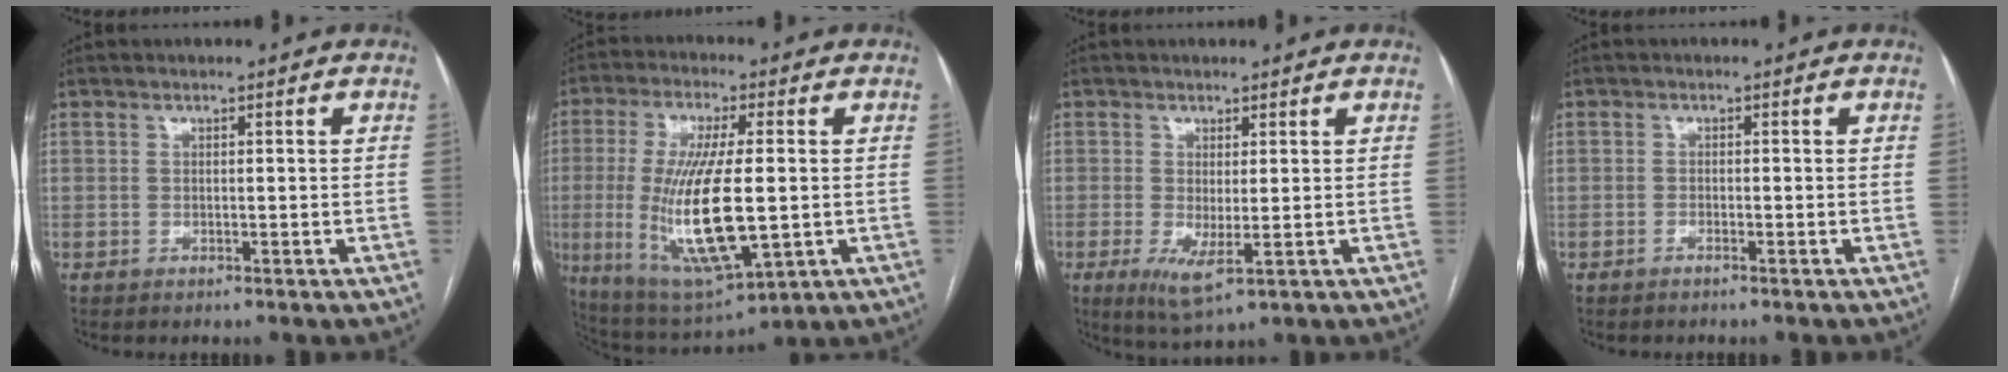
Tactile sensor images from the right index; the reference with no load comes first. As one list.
[{"total": 17.0, "force": [-1.4, 4.3, 16.4], "torque": [-0.329, -0.019, -0.009]}, {"total": 4.9, "force": [-1.2, 1.2, 4.6], "torque": [-0.085, -0.015, -0.011]}, {"total": 0.6, "force": [-0.5, 0.2, 0.2], "torque": [-0.004, 0.000, -0.010]}]